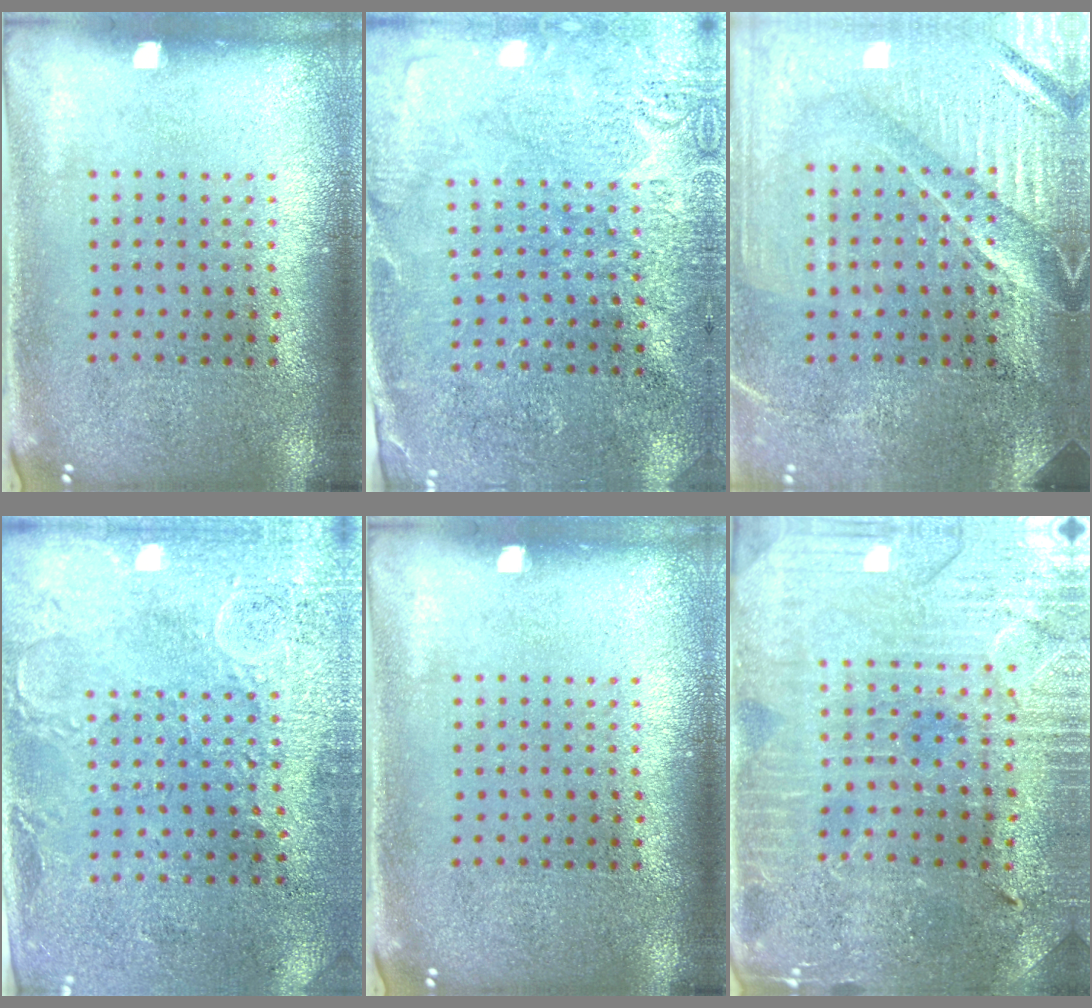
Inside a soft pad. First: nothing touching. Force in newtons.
{"total": 2.7, "press": 2.7, "slide": 0.4}
{"total": 4.0, "press": 3.7, "slide": 1.6}
{"total": 2.9, "press": 2.5, "slide": 1.5}
{"total": 0.0}
{"total": 1.8, "press": 1.8, "slide": 0.4}